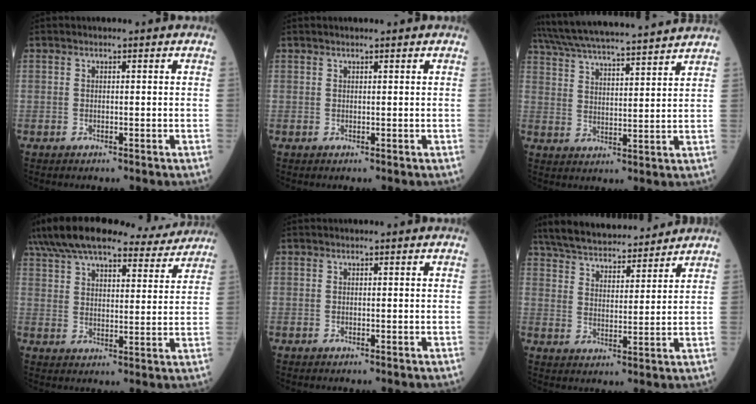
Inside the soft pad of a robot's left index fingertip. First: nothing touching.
{"total": 1.4, "force": [1.2, -0.1, 0.6], "torque": [-0.008, 0.012, 0.022]}
{"total": 19.8, "force": [18.1, 0.3, 8.1], "torque": [-0.151, 0.023, 0.273]}
{"total": 24.5, "force": [21.4, 6.0, 10.3], "torque": [-0.193, 0.036, 0.296]}
{"total": 0.0}
{"total": 17.9, "force": [16.2, 3.7, 6.7], "torque": [-0.121, 0.030, 0.255]}